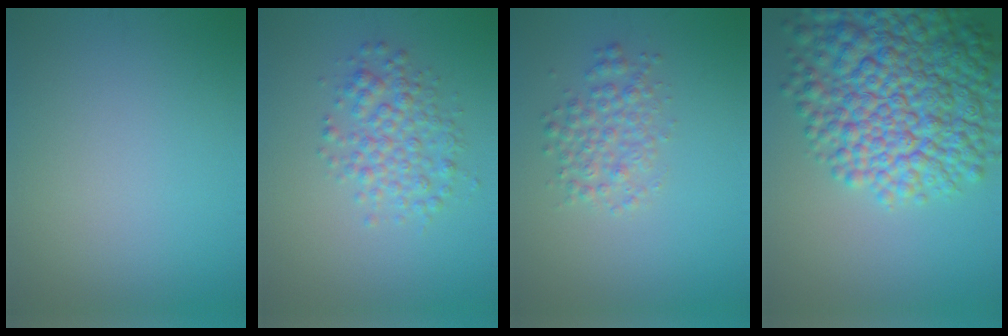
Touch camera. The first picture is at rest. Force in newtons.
{"total": 3.5, "press": 3.5, "slide": 0.1}
{"total": 2.8, "press": 2.8, "slide": 0.1}
{"total": 12.4, "press": 12.4, "slide": 0.5}